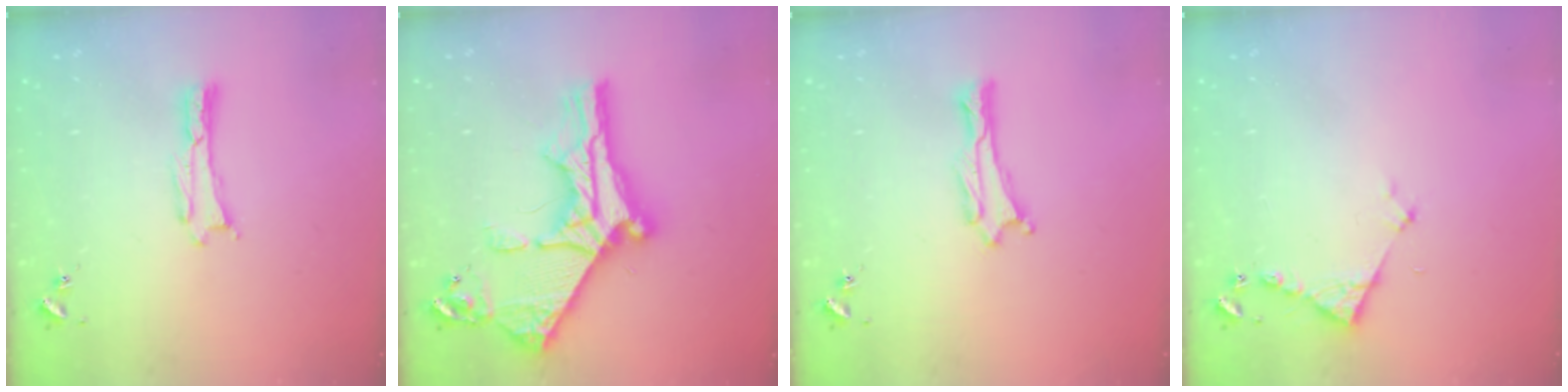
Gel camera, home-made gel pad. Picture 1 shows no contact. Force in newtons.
{"total": 11.5, "press": 11.5, "slide": 1.2}
{"total": 0.6, "press": 0.5, "slide": 0.1}
{"total": 3.5, "press": 3.5, "slide": 0.3}